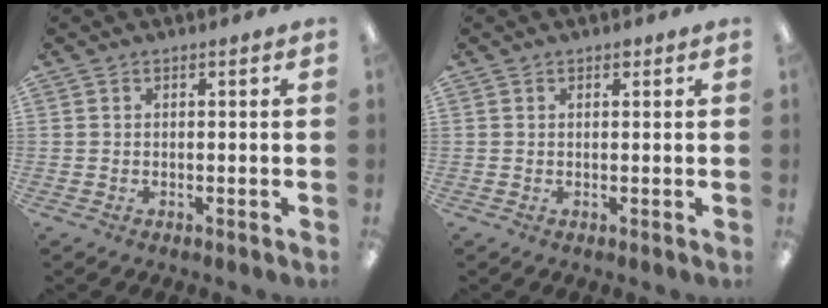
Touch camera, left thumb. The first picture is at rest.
{"total": 0.9, "force": [0.7, 0.4, 0.3], "torque": [0.001, -0.003, 0.010]}